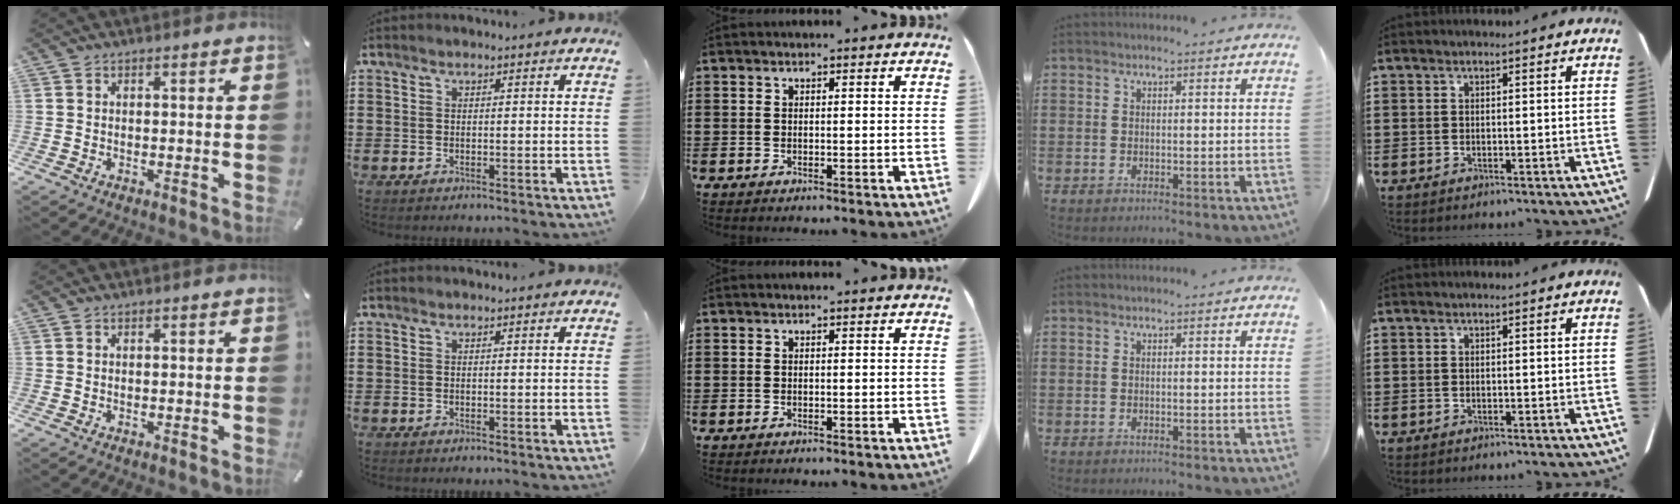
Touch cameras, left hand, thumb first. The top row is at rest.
{}